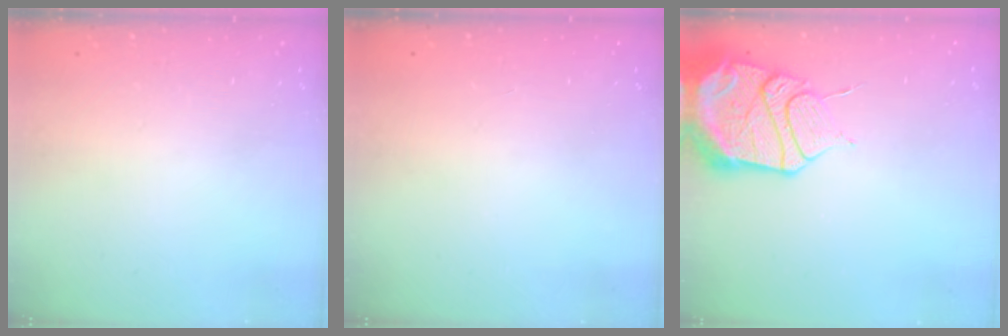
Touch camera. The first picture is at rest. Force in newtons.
{"total": 0.0}
{"total": 17.2, "press": 17.1, "slide": 1.7}